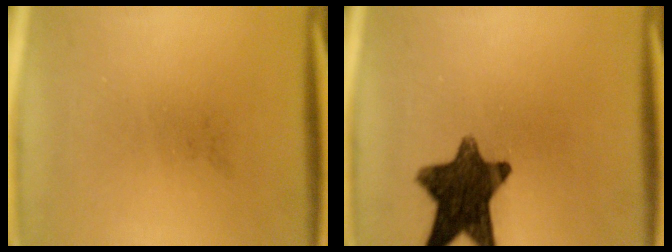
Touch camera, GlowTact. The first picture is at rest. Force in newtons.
{"total": 12.0}